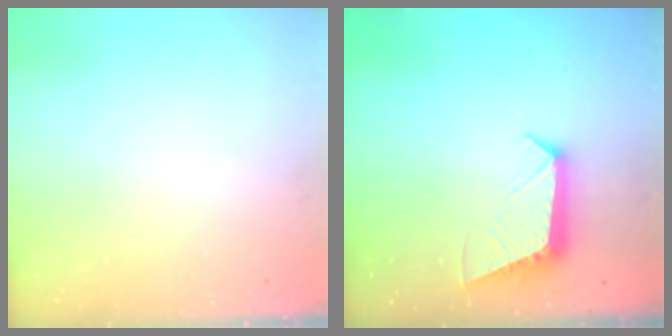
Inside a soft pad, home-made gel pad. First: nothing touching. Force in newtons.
{"total": 9.5, "press": 9.5, "slide": 0.6}